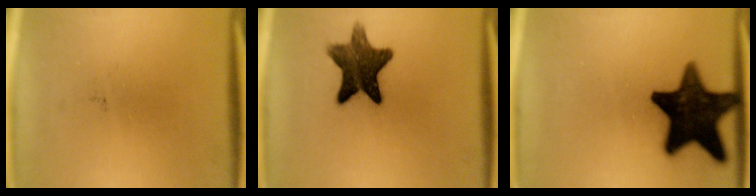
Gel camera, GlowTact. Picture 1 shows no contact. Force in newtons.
{"total": 11.6}
{"total": 18.0}